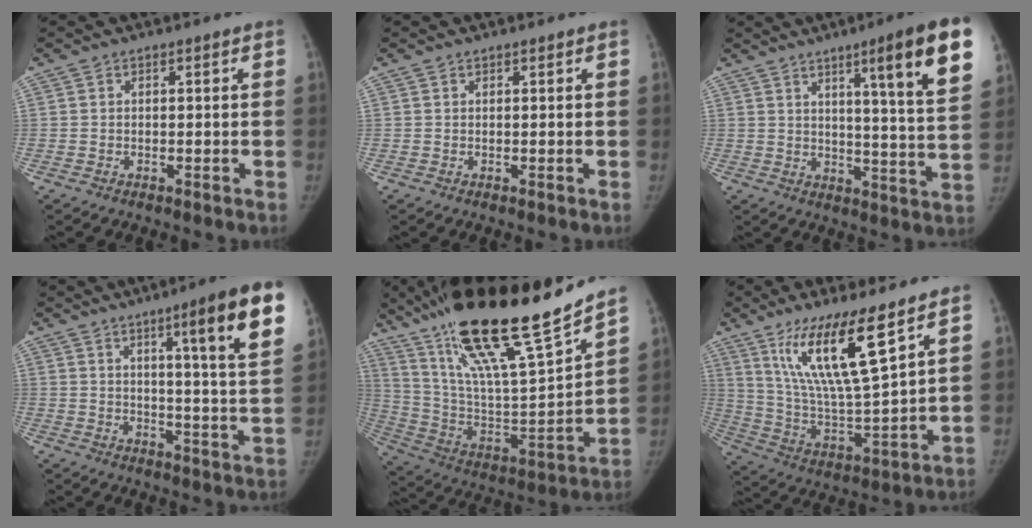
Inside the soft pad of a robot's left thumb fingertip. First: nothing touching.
{"total": 0.0}
{"total": 17.1, "force": [8.6, 1.5, 14.7], "torque": [-0.179, -0.038, 0.117]}
{"total": 16.1, "force": [8.2, 1.3, 13.8], "torque": [-0.171, -0.037, 0.109]}
{"total": 29.7, "force": [21.2, 4.9, 20.1], "torque": [-0.330, -0.073, 0.375]}
{"total": 17.2, "force": [10.1, 2.6, 13.6], "torque": [-0.249, -0.062, 0.198]}